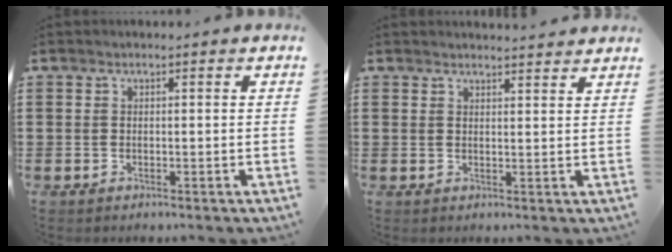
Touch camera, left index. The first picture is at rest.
{"total": 2.0, "force": [2.0, -0.1, 0.1], "torque": [-0.007, -0.003, 0.039]}